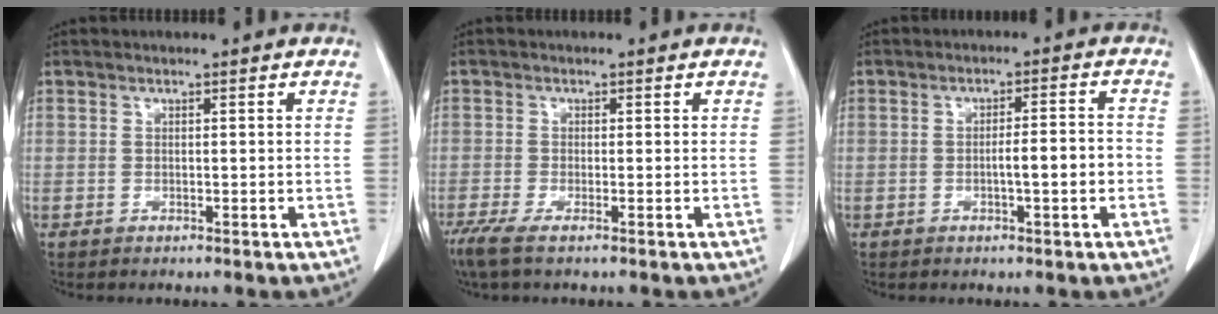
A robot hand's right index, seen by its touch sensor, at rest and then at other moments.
{"total": 3.8, "force": [-2.6, 0.4, 2.7], "torque": [-0.051, -0.011, -0.049]}
{"total": 4.3, "force": [-1.1, 0.3, 4.1], "torque": [-0.064, 0.007, -0.014]}